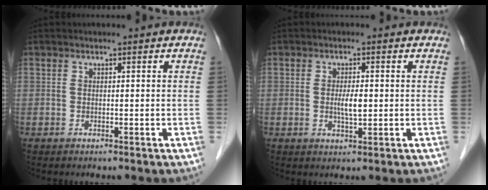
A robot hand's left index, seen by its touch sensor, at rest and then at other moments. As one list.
[{"total": 2.9, "force": [-0.1, 0.8, 2.8], "torque": [-0.046, -0.006, -0.001]}]